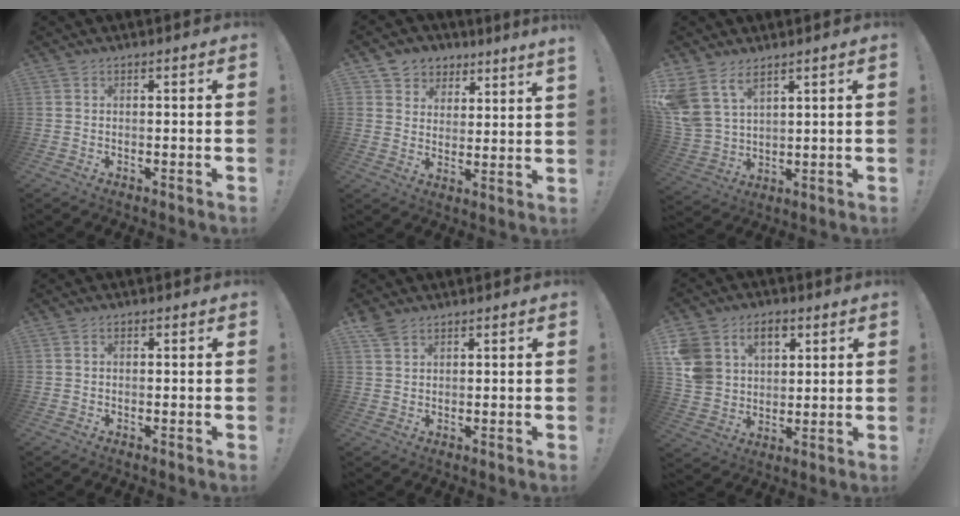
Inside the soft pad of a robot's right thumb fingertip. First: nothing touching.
{"total": 5.4, "force": [4.4, 3.0, 0.2], "torque": [-0.013, -0.039, 0.086]}
{"total": 9.6, "force": [6.6, 5.2, 4.6], "torque": [-0.112, -0.038, 0.134]}
{"total": 0.6, "force": [0.0, 0.5, 0.4], "torque": [-0.010, 0.003, 0.002]}
{"total": 3.5, "force": [2.5, 1.8, 1.5], "torque": [-0.025, -0.011, 0.049]}
{"total": 13.7, "force": [5.9, 10.8, 6.1], "torque": [-0.105, -0.025, 0.120]}